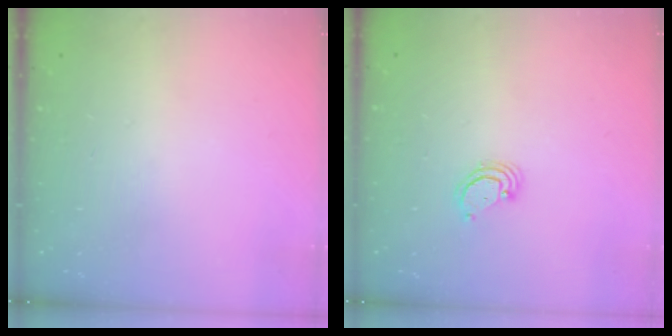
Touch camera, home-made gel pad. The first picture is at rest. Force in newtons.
{"total": 2.6, "press": 2.6, "slide": 0.2}